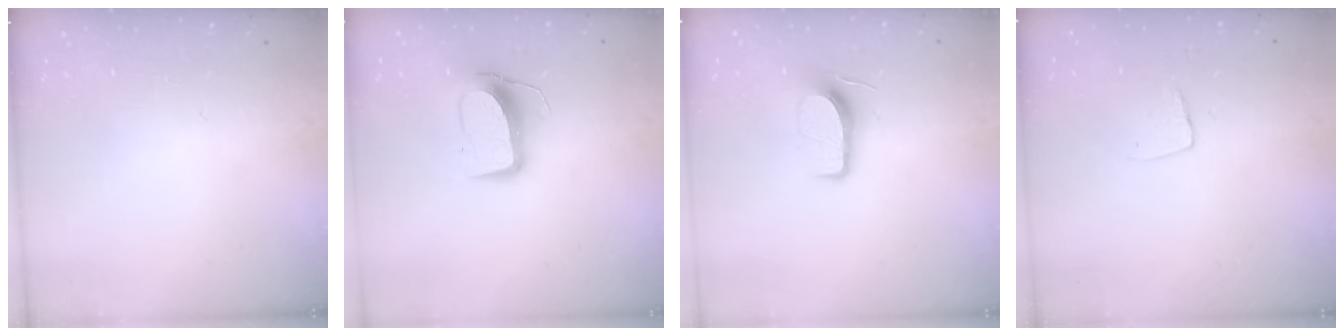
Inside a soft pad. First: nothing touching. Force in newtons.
{"total": 10.1, "press": 10.1, "slide": 0.6}
{"total": 8.0, "press": 7.9, "slide": 1.0}
{"total": 5.3, "press": 5.3, "slide": 0.3}